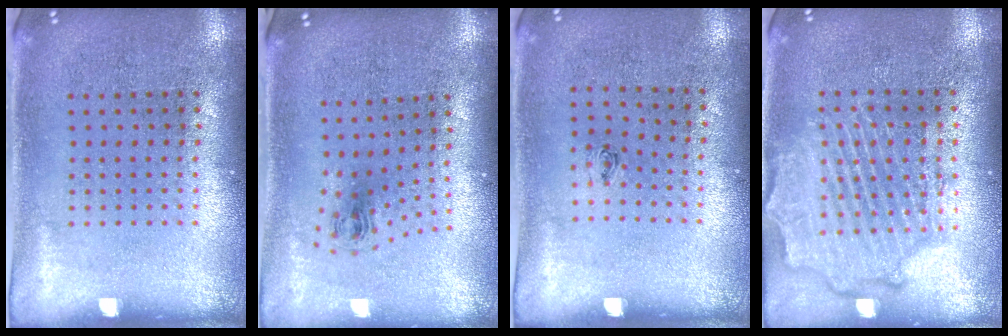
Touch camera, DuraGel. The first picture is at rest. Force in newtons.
{"total": 0.8, "press": 0.3, "slide": 0.7}
{"total": 0.5, "press": 0.1, "slide": 0.5}
{"total": 2.4, "press": 2.2, "slide": 0.8}